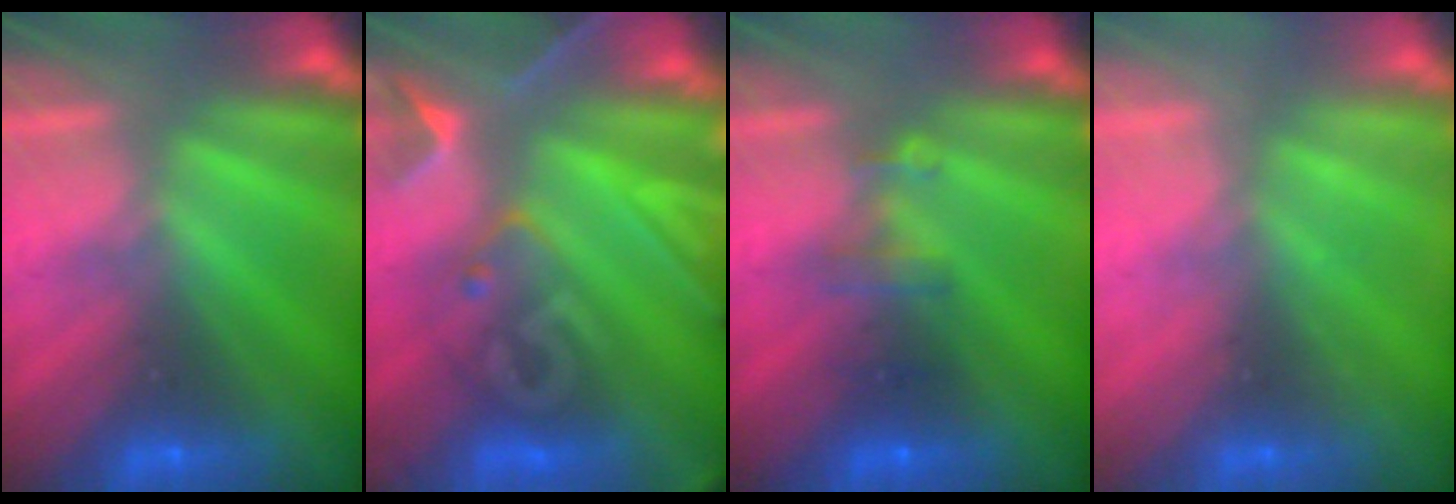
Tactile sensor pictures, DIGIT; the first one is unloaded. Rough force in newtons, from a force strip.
{"total": 7.5}
{"total": 2.8}
{"total": 2.0}